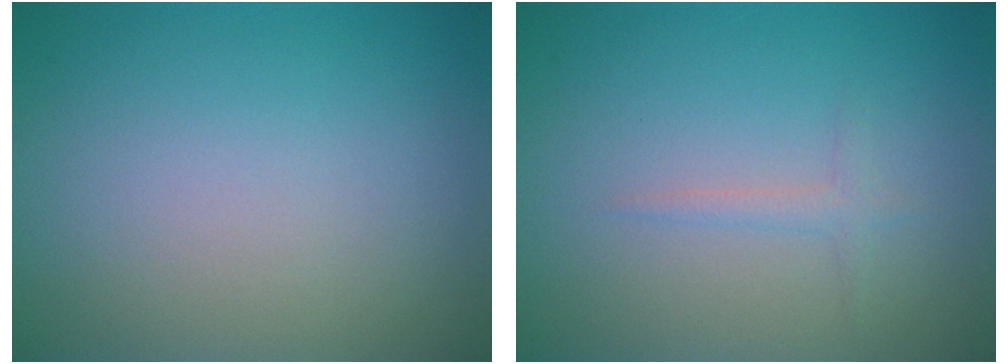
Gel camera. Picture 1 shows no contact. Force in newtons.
{"total": 1.3, "press": 1.3, "slide": 0.0}